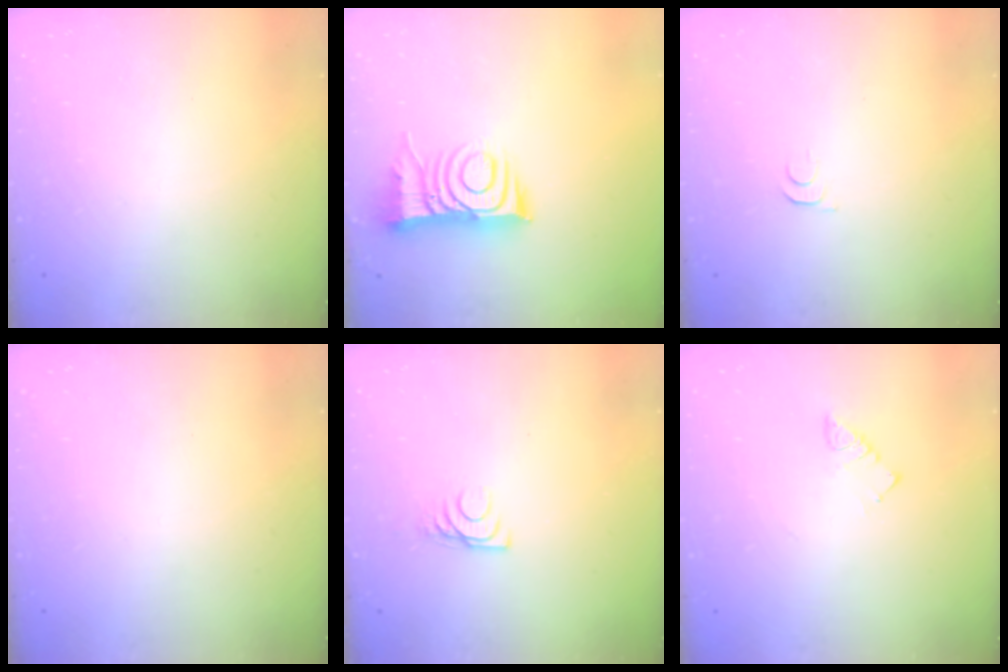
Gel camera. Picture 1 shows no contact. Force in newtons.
{"total": 10.4, "press": 10.4, "slide": 1.0}
{"total": 3.3, "press": 3.2, "slide": 0.4}
{"total": 0.0}
{"total": 6.8, "press": 6.8, "slide": 0.6}
{"total": 2.9, "press": 2.9, "slide": 0.5}